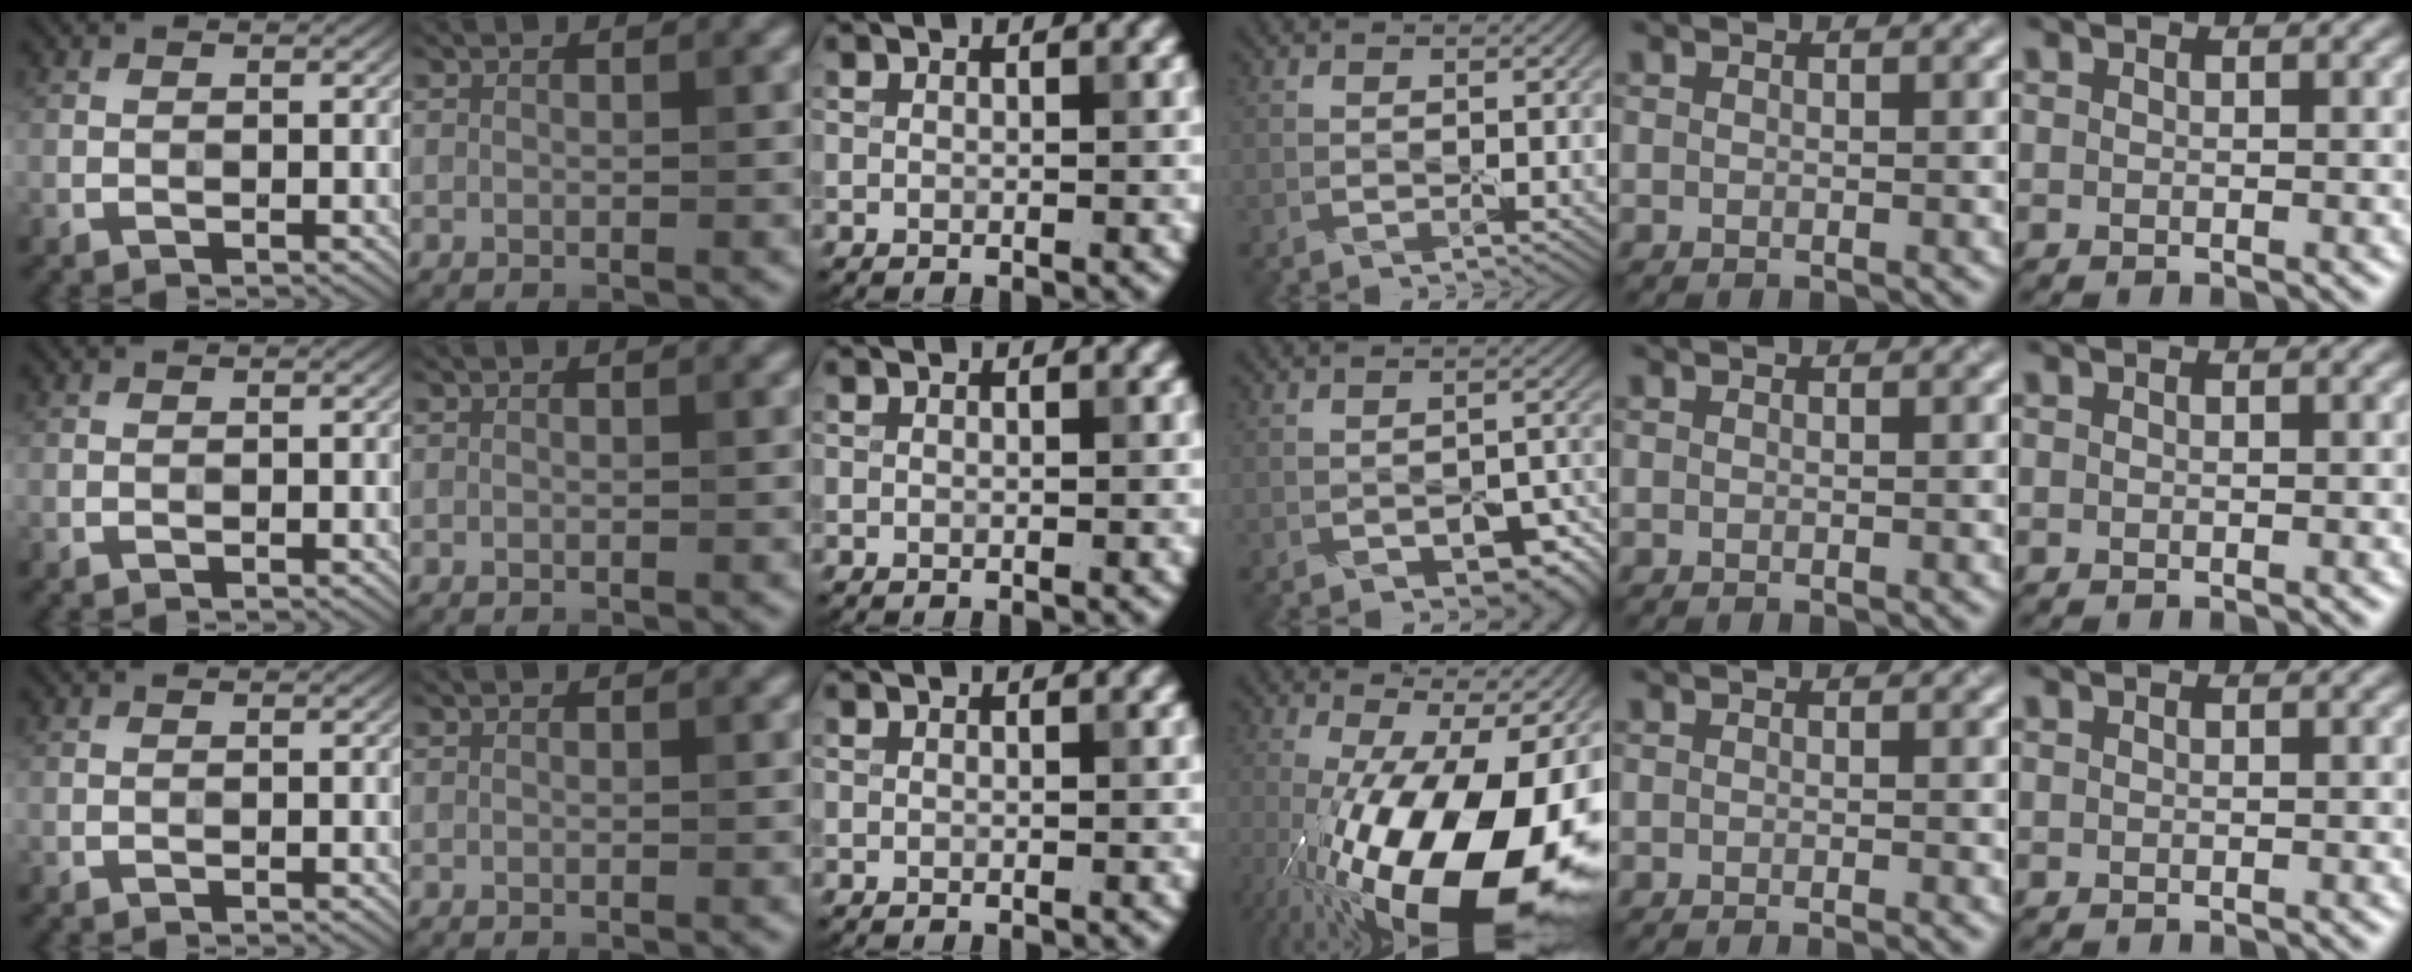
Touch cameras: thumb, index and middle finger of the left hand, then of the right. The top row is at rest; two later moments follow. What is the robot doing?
{"motion": "peel", "object": "cling film"}